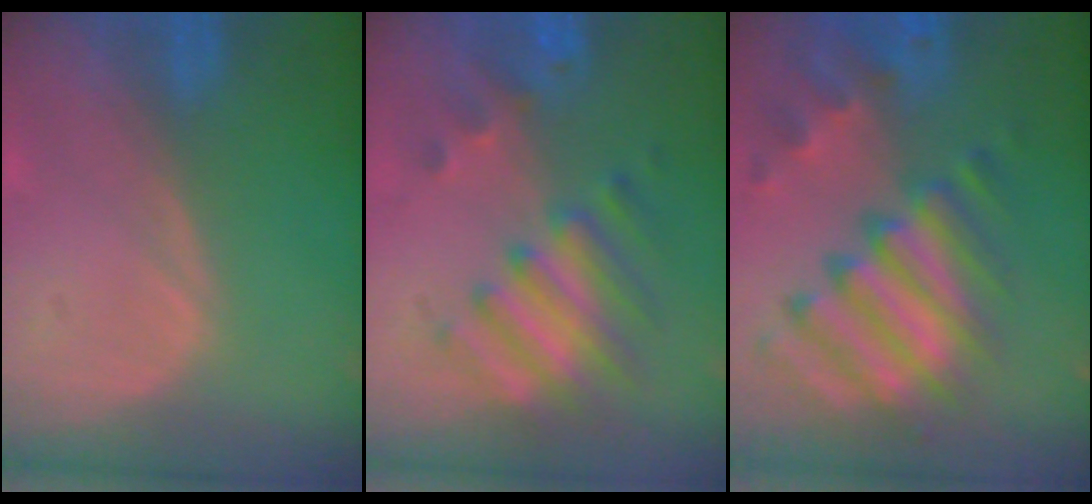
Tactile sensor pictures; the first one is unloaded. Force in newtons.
{"total": 8.3, "press": 7.2, "slide": 4.0}
{"total": 11.3, "press": 9.7, "slide": 5.8}